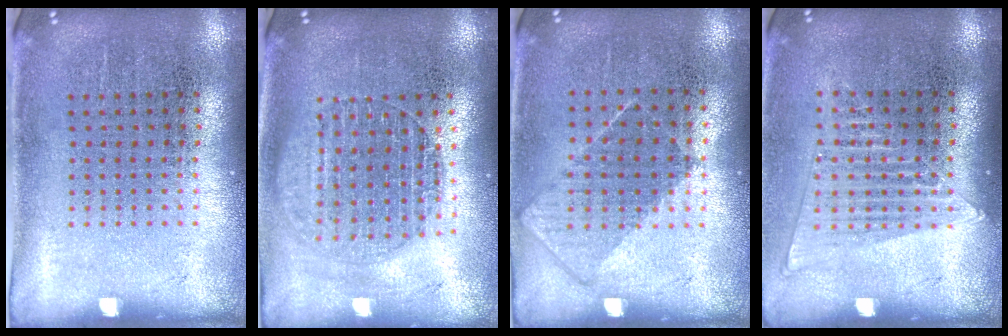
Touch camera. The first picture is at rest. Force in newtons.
{"total": 1.6, "press": 1.4, "slide": 0.8}
{"total": 0.9, "press": 0.7, "slide": 0.5}
{"total": 1.4, "press": 1.2, "slide": 0.5}